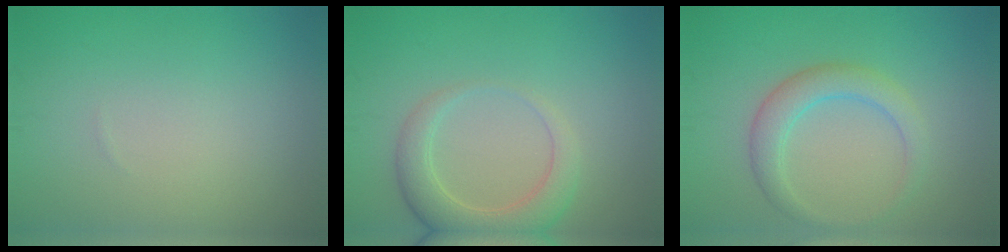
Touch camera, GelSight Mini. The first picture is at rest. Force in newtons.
{"total": 4.1, "press": 4.0, "slide": 0.5}
{"total": 3.1, "press": 3.1, "slide": 0.1}